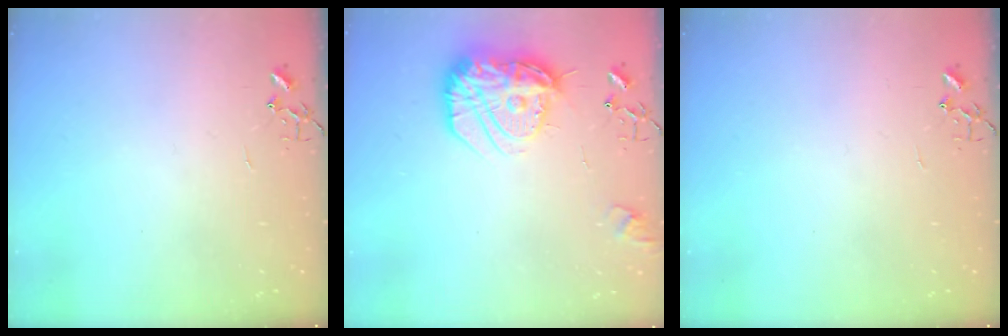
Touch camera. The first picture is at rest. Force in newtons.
{"total": 17.0, "press": 17.0, "slide": 1.4}
{"total": 0.0}